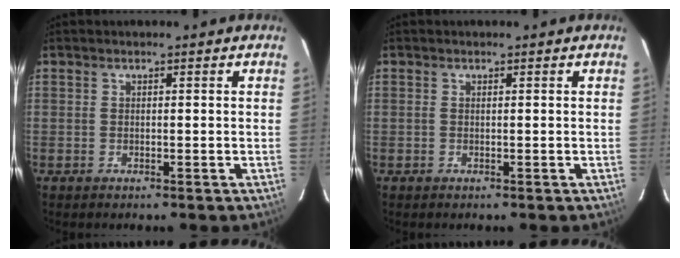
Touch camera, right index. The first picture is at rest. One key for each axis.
{"total": 0.0}